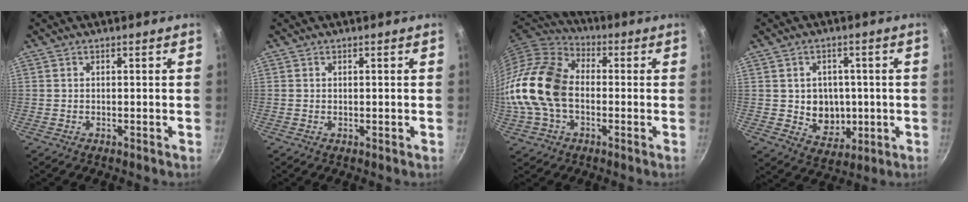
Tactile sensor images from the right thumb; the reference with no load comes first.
{"total": 0.0}
{"total": 17.6, "force": [-1.7, 12.4, 12.4], "torque": [-0.229, 0.032, -0.046]}
{"total": 8.8, "force": [-0.2, 7.6, 4.4], "torque": [-0.032, -0.003, 0.011]}